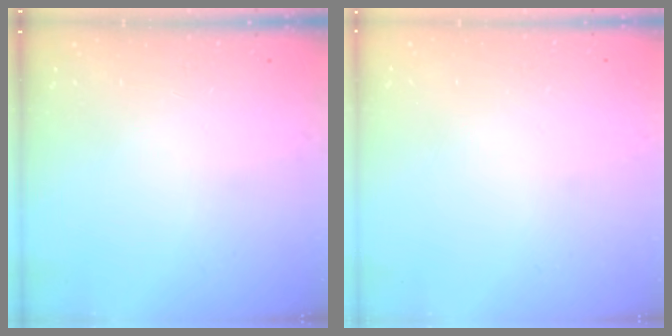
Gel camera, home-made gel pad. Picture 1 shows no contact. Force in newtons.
{"total": 0.0}